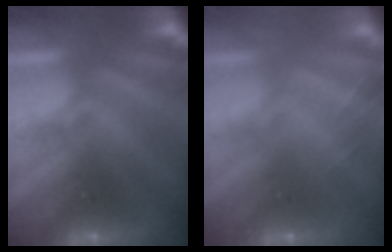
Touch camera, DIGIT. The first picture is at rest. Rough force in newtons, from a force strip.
{"total": 2.0}